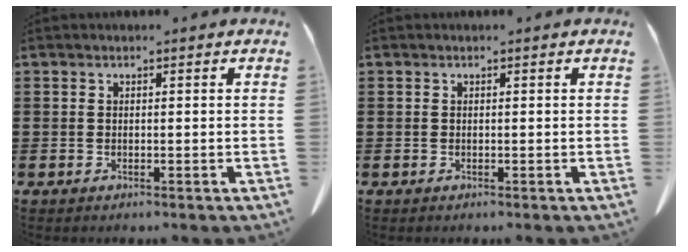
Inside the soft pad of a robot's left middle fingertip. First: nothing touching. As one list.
[{"total": 0.0}]